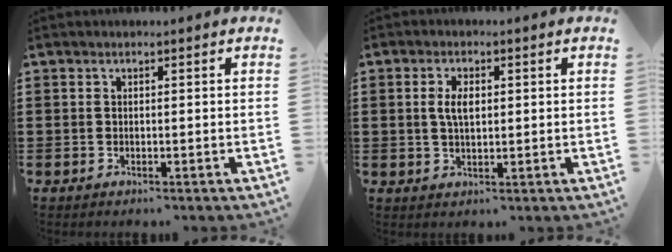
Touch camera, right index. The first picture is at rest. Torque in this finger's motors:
{"motor_torque": [0.40, -0.37, 0.08, 0.07]}